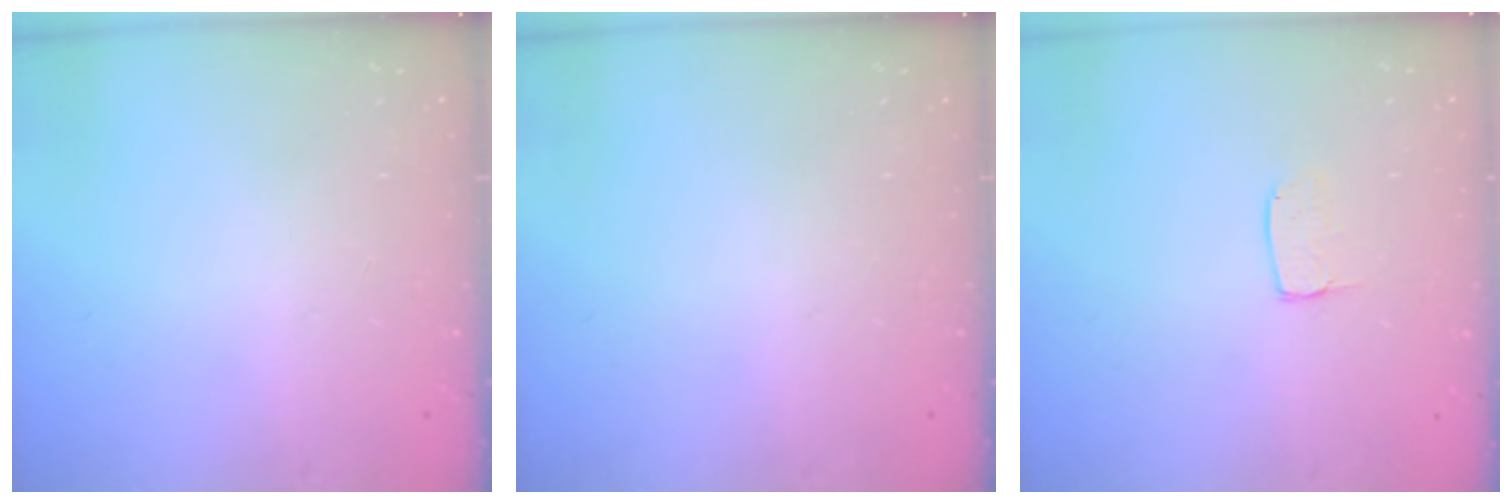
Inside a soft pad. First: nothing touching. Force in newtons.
{"total": 0.0}
{"total": 4.9, "press": 4.8, "slide": 0.4}